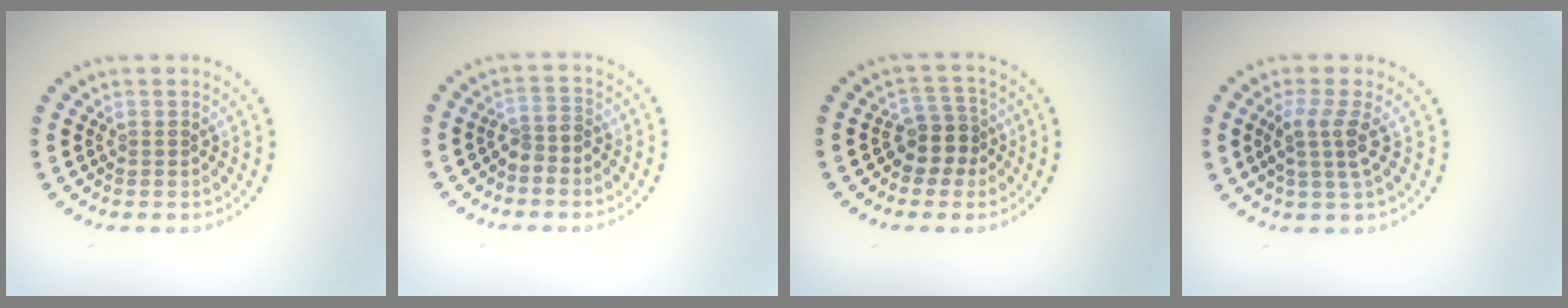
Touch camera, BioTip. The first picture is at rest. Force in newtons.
{"total": 2.0, "press": 1.6, "slide": 1.3}
{"total": 2.8, "press": 2.4, "slide": 1.5}
{"total": 2.7, "press": 2.1, "slide": 1.6}